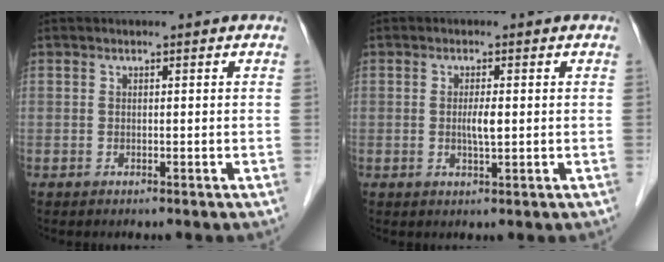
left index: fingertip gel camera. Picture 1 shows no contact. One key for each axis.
{"total": 2.4, "fx": 0.0, "fy": 0.3, "fz": 2.3, "tx": -0.047, "ty": -0.002, "tz": 0.001}